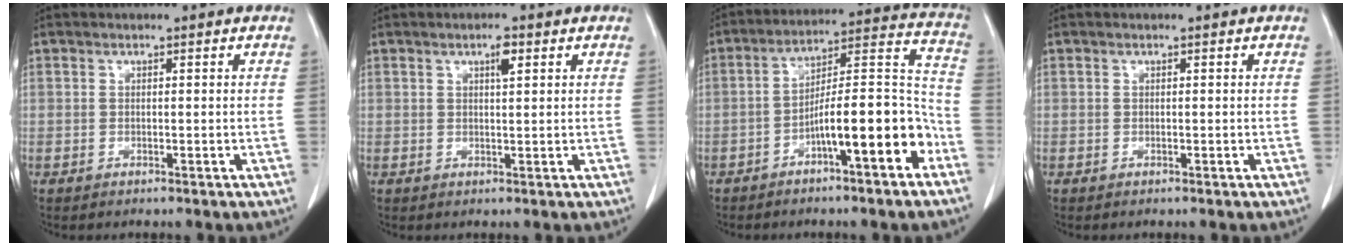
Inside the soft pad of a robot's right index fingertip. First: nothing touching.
{"total": 2.1, "force": [1.0, 0.4, 1.8], "torque": [-0.032, 0.000, 0.016]}
{"total": 13.7, "force": [-6.1, 2.0, 12.1], "torque": [-0.184, 0.031, -0.094]}
{"total": 0.0}